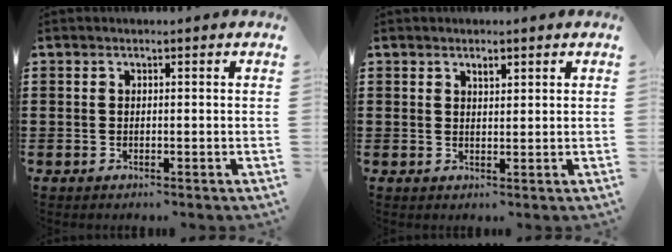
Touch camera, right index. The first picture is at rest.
{"total": 1.4, "force": [1.0, 0.5, 0.8], "torque": [-0.018, 0.003, 0.018]}